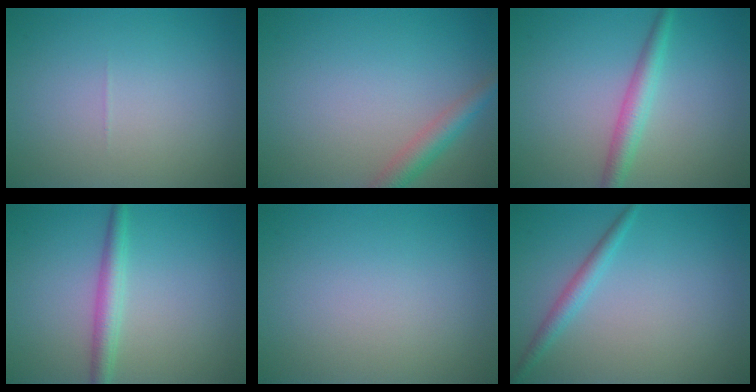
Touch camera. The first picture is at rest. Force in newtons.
{"total": 2.7, "press": 2.7, "slide": 0.1}
{"total": 2.6, "press": 2.6, "slide": 0.1}
{"total": 2.5, "press": 2.5, "slide": 0.1}
{"total": 0.0}
{"total": 1.8, "press": 1.8, "slide": 0.1}